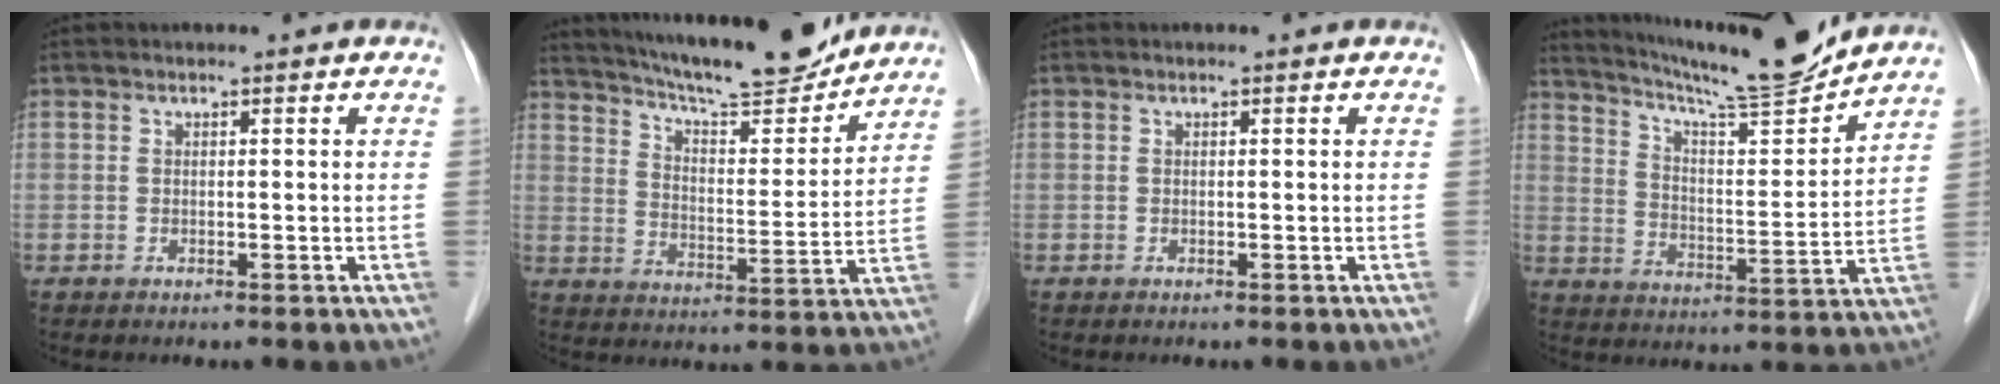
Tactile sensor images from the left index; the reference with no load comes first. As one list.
[{"total": 17.6, "force": [16.1, 1.9, 6.9], "torque": [-0.116, -0.007, 0.240]}, {"total": 0.0}, {"total": 15.1, "force": [14.2, -0.5, 5.2], "torque": [-0.096, -0.019, 0.220]}]